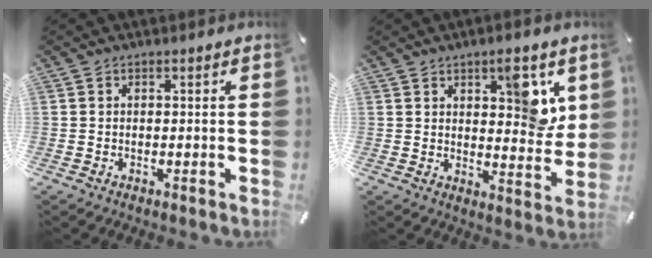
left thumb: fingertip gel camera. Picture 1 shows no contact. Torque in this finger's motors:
{"motor_torque": [1.67, 2.06, 1.06, -1.17, 0.33]}